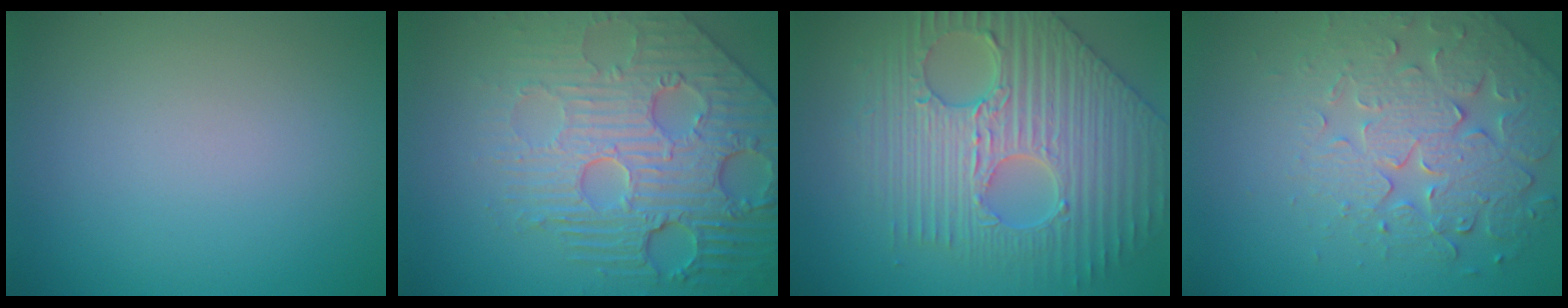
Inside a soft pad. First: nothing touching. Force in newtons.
{"total": 8.1, "press": 6.1, "slide": 5.4}
{"total": 8.2, "press": 6.7, "slide": 4.6}
{"total": 4.8, "press": 4.7, "slide": 1.1}